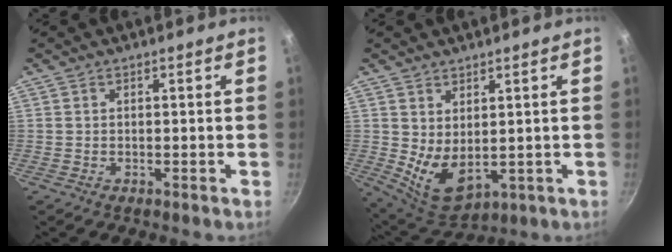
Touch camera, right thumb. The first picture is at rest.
{"total": 8.2, "force": [1.3, 4.8, 6.5], "torque": [-0.094, -0.032, 0.043]}